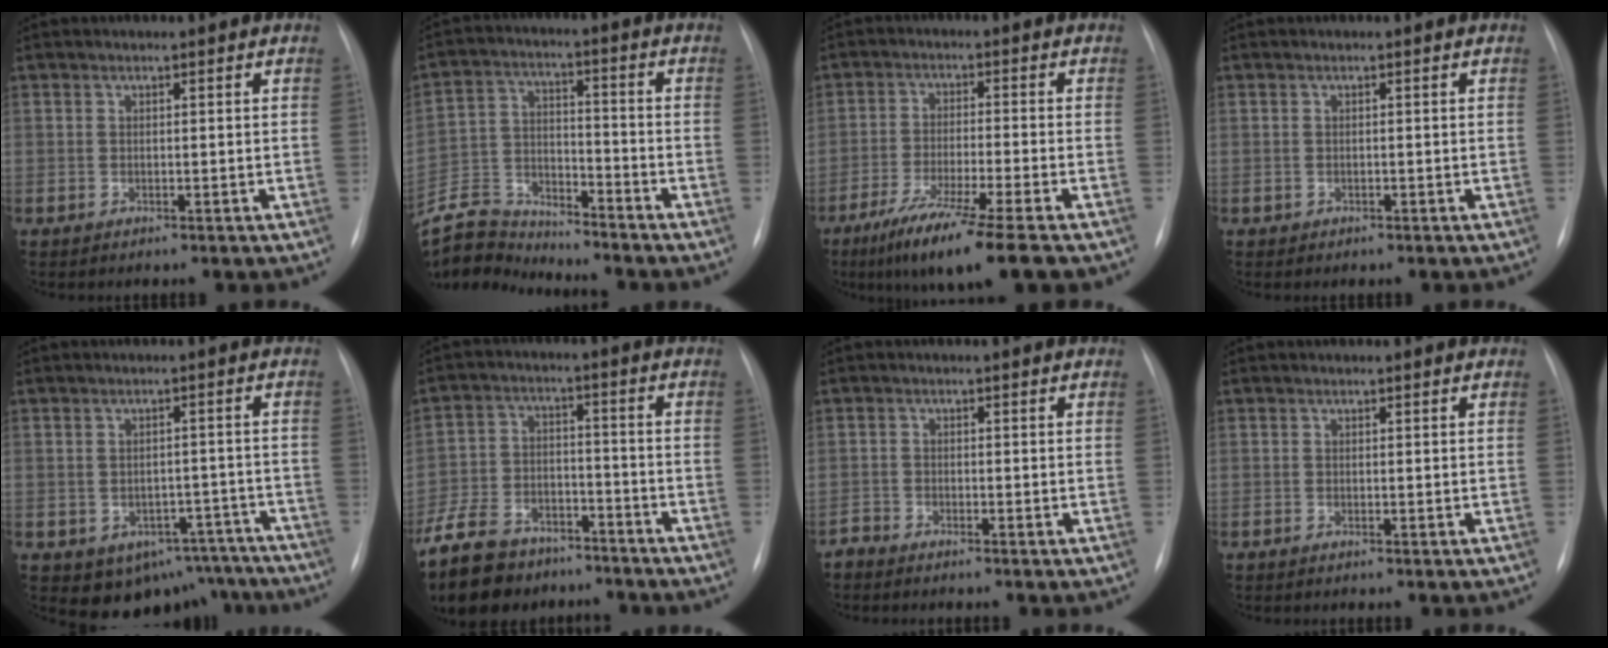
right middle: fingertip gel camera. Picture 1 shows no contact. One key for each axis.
{"total": 9.4, "fx": -9.4, "fy": 0.5, "fz": -1.0, "tx": 0.014, "ty": 0.019, "tz": -0.182}
{"total": 11.4, "fx": -7.7, "fy": -0.5, "fz": 8.4, "tx": -0.147, "ty": -0.036, "tz": -0.130}
{"total": 0.6, "fx": -0.2, "fy": 0.5, "fz": 0.1, "tx": -0.003, "ty": 0.002, "tz": -0.001}
{"total": 10.5, "fx": -7.5, "fy": 6.9, "fz": 2.6, "tx": -0.015, "ty": 0.030, "tz": -0.085}
{"total": 17.9, "fx": -13.7, "fy": 9.2, "fz": 7.1, "tx": -0.180, "ty": -0.001, "tz": -0.224}
{"total": 1.7, "fx": -1.6, "fy": 0.2, "fz": -0.2, "tx": 0.003, "ty": -0.004, "tz": -0.033}
{"total": 0.0}